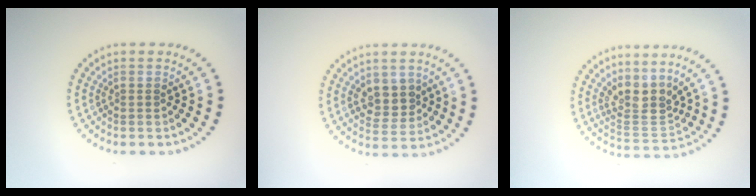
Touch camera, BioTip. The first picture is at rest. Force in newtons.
{"total": 2.8, "press": 2.7, "slide": 0.7}
{"total": 3.3, "press": 2.5, "slide": 2.2}